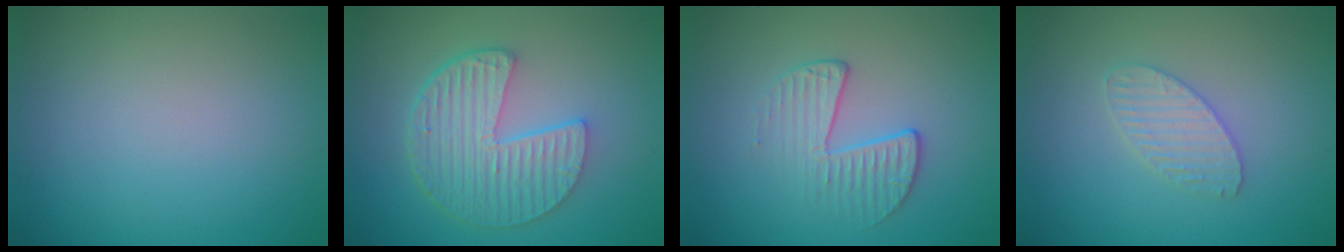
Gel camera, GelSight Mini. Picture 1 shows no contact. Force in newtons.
{"total": 6.1, "press": 4.4, "slide": 4.2}
{"total": 2.4, "press": 1.7, "slide": 1.8}
{"total": 2.3, "press": 2.3, "slide": 0.2}